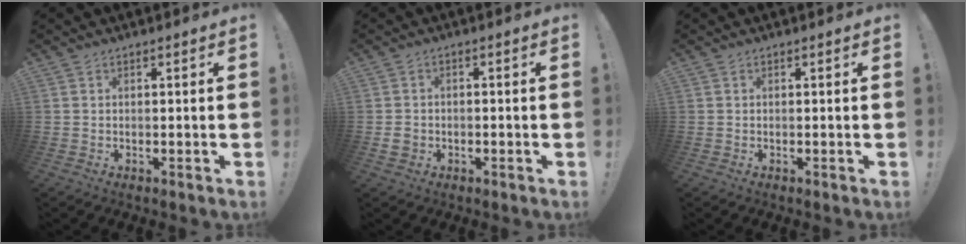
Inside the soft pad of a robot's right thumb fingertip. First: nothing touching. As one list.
[{"total": 2.7, "force": [-1.2, 2.1, 1.2], "torque": [-0.025, 0.005, -0.022]}, {"total": 0.0}]